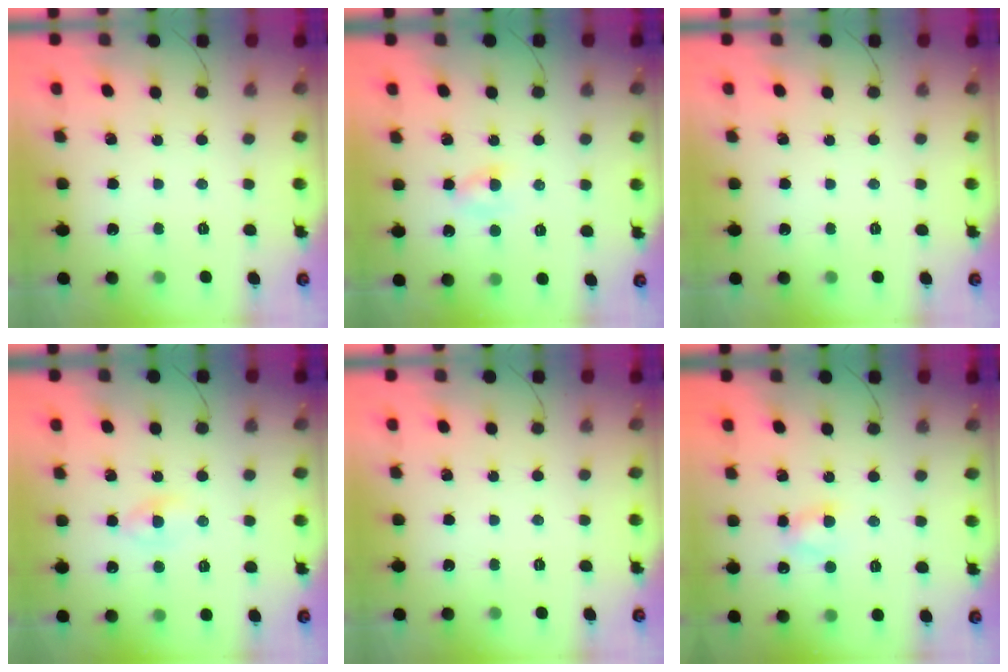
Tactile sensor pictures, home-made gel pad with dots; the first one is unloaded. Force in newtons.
{"total": 2.0, "press": 1.8, "slide": 0.8}
{"total": 0.0}
{"total": 2.1, "press": 2.0, "slide": 0.7}
{"total": 0.0}
{"total": 3.9, "press": 3.8, "slide": 1.2}